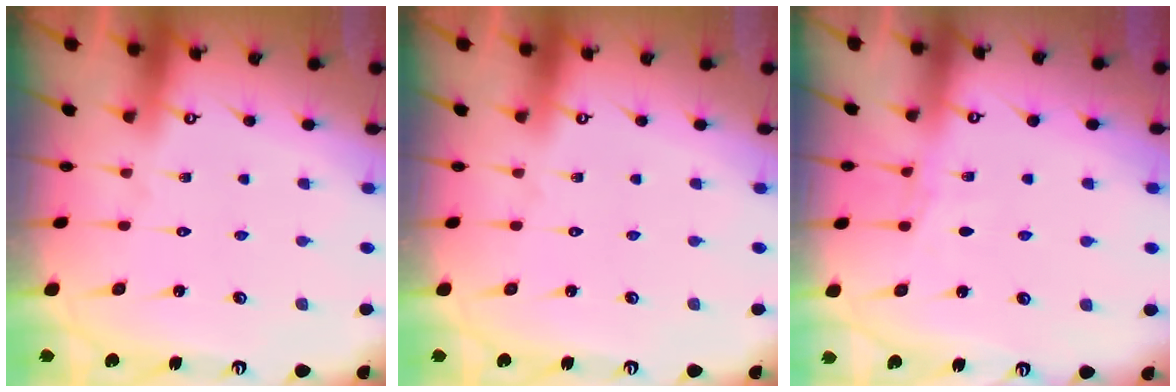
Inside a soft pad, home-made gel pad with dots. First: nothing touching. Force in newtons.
{"total": 0.0}
{"total": 4.6, "press": 4.5, "slide": 0.6}